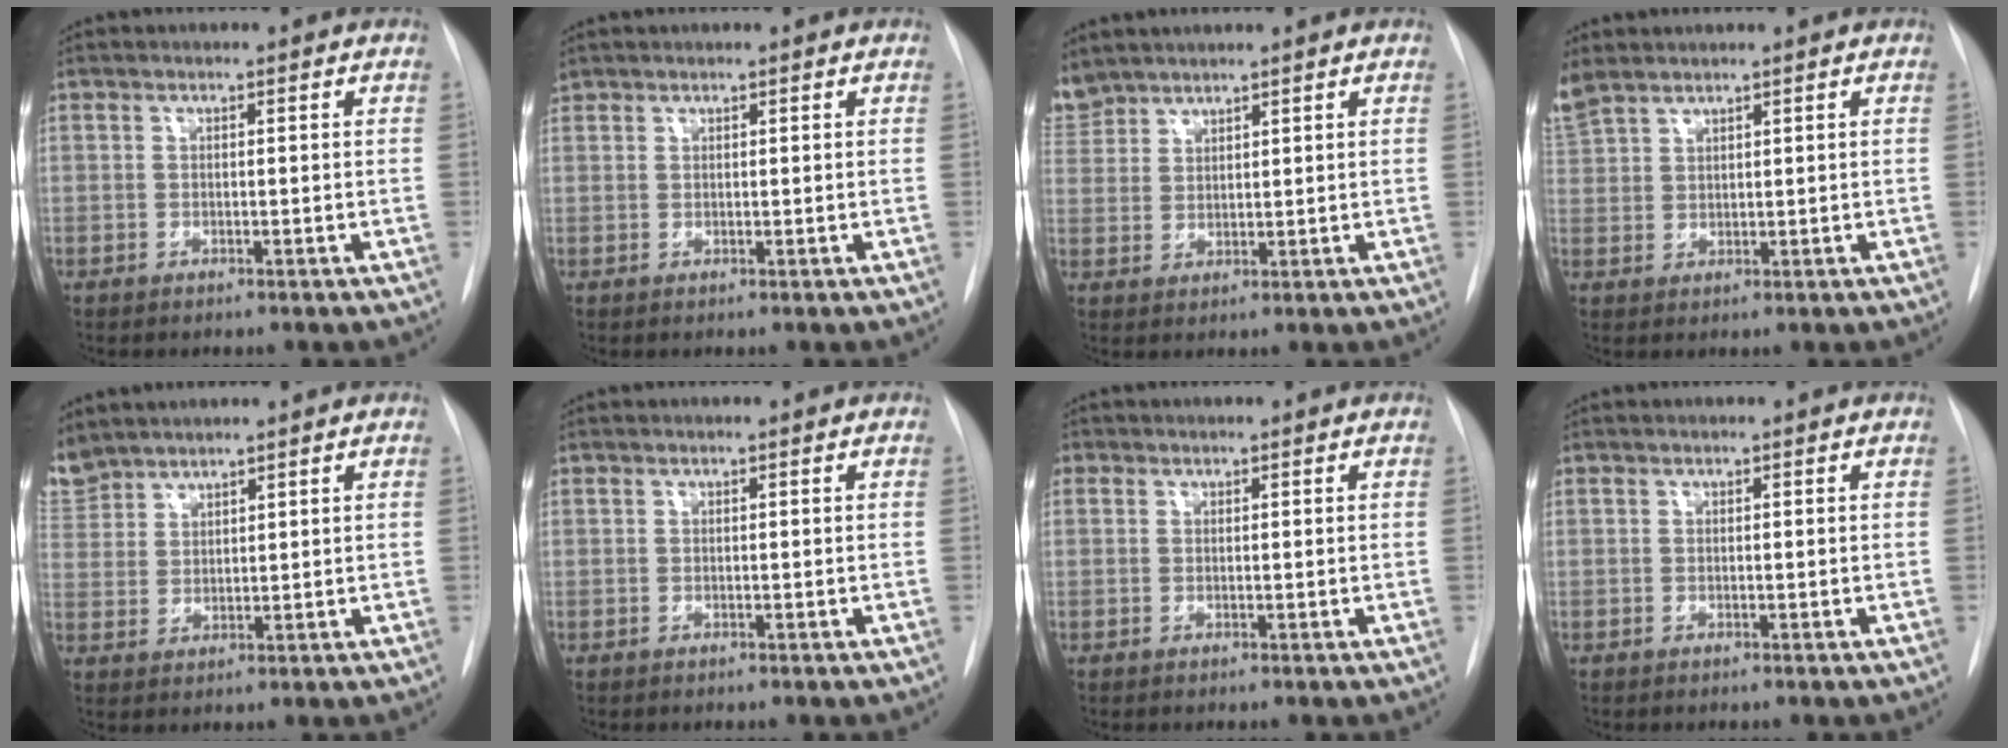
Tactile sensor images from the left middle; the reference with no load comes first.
{"total": 1.0, "force": [0.9, 0.5, -0.1], "torque": [0.003, 0.008, 0.017]}
{"total": 5.2, "force": [4.9, 1.7, 0.3], "torque": [-0.009, 0.013, 0.104]}
{"total": 5.2, "force": [4.6, 1.6, 1.8], "torque": [-0.057, 0.017, 0.108]}
{"total": 6.3, "force": [5.9, 2.2, 0.6], "torque": [-0.019, 0.010, 0.126]}
{"total": 0.0}
{"total": 0.6, "force": [0.3, 0.5, 0.1], "torque": [0.004, 0.001, 0.002]}
{"total": 0.0}